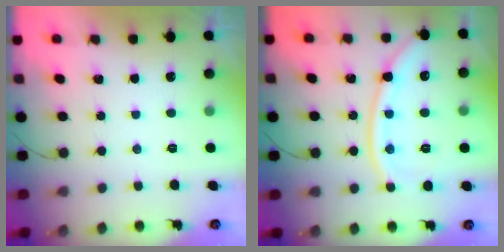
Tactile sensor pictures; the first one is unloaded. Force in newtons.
{"total": 14.2, "press": 14.1, "slide": 1.5}